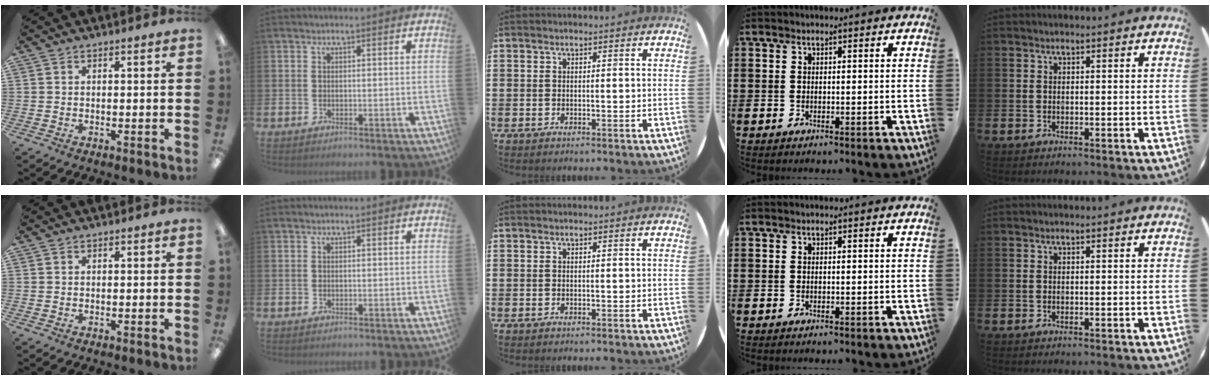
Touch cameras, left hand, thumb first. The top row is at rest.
{}